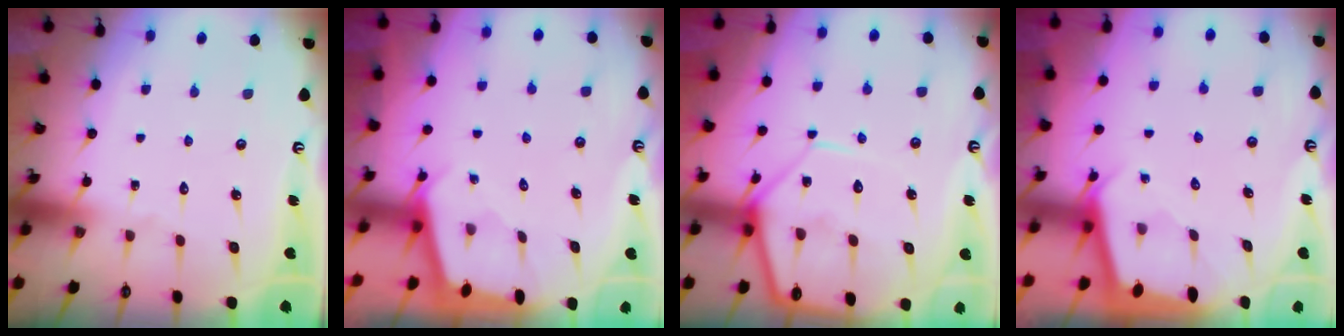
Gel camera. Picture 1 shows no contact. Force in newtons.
{"total": 1.8, "press": 1.8, "slide": 0.2}
{"total": 12.0, "press": 11.9, "slide": 1.0}
{"total": 2.0, "press": 2.0, "slide": 0.3}